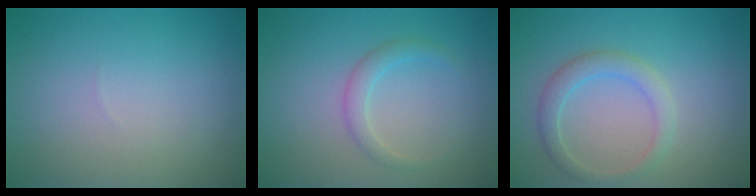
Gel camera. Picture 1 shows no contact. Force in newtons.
{"total": 1.6, "press": 1.6, "slide": 0.1}
{"total": 2.3, "press": 2.3, "slide": 0.2}